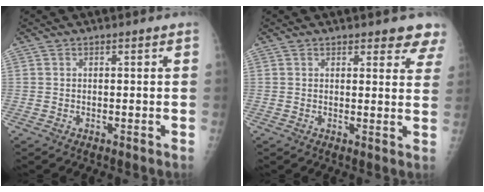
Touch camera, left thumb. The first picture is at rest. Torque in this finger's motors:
{"motor_torque": [0.56, 0.64, 0.28, -0.54, 0.01]}